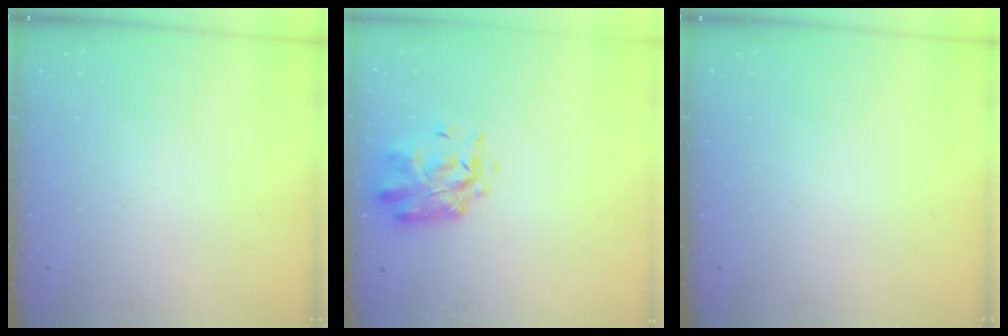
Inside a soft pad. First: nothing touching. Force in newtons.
{"total": 2.9, "press": 2.8, "slide": 0.8}
{"total": 0.0}